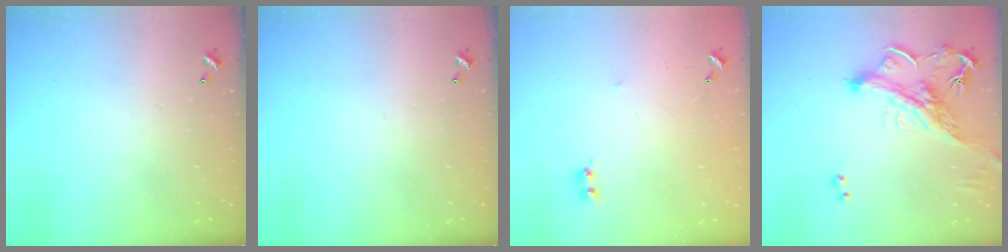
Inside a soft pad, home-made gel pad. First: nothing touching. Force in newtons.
{"total": 0.0}
{"total": 6.4, "press": 6.3, "slide": 0.6}
{"total": 3.8, "press": 3.5, "slide": 1.4}